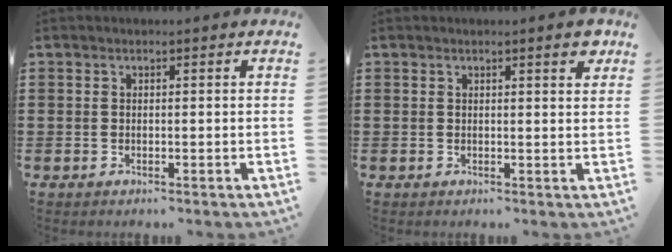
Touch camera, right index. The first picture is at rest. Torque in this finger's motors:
{"motor_torque": [0.04, -0.01, 0.02, 0.00]}